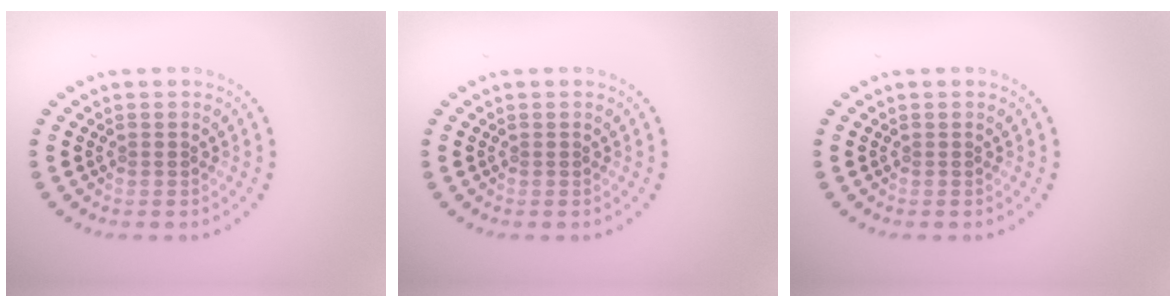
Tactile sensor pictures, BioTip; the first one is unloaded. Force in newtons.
{"total": 0.0}
{"total": 0.0}